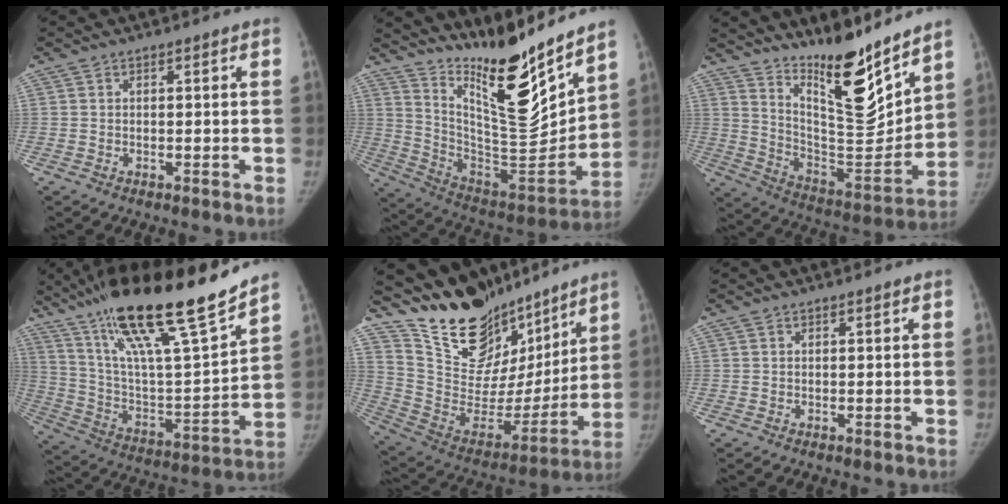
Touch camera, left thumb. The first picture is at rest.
{"total": 21.2, "force": [16.9, 3.5, 12.3], "torque": [-0.151, -0.134, 0.294]}
{"total": 18.8, "force": [14.5, 4.5, 11.1], "torque": [-0.130, -0.125, 0.250]}
{"total": 27.1, "force": [19.4, 3.8, 18.5], "torque": [-0.299, -0.066, 0.342]}
{"total": 24.4, "force": [19.9, 10.7, 9.1], "torque": [-0.111, -0.108, 0.337]}
{"total": 0.0}